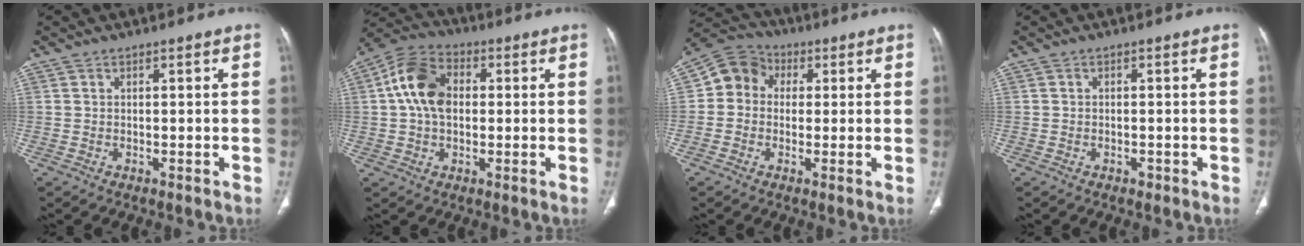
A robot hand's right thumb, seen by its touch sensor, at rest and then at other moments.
{"total": 11.4, "force": [1.3, 7.9, 8.1], "torque": [-0.146, 0.024, 0.016]}
{"total": 7.9, "force": [0.8, 7.1, 3.3], "torque": [-0.040, 0.021, -0.002]}
{"total": 0.9, "force": [-0.5, 0.6, 0.4], "torque": [-0.005, 0.001, -0.008]}